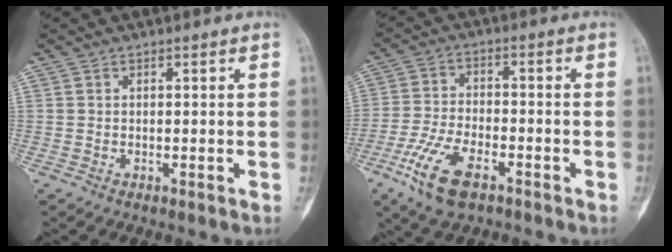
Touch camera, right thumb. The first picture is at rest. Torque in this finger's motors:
{"motor_torque": [-0.25, 0.42, 0.45, 0.09, -0.07]}